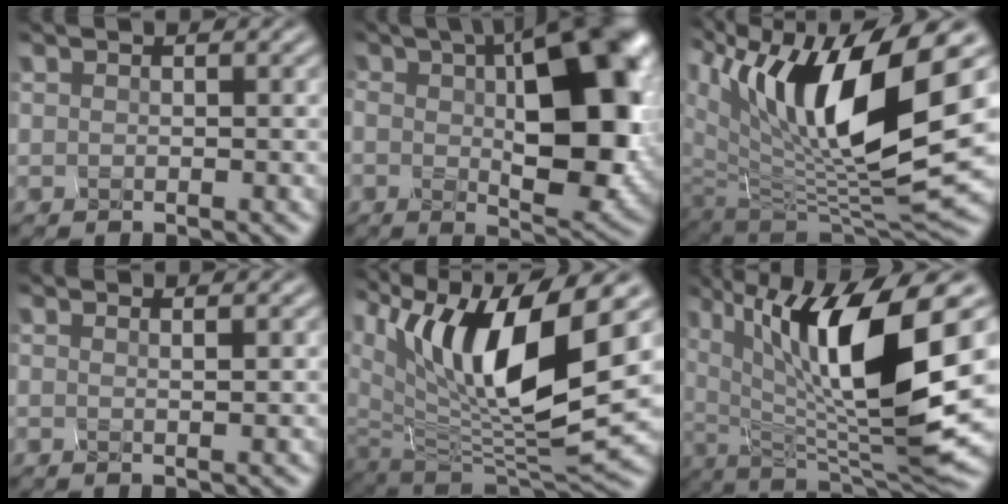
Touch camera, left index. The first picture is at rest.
{"total": 12.6, "force": [0.7, 5.1, 11.5], "torque": [-0.166, 0.001, 0.035]}
{"total": 12.7, "force": [4.6, 5.4, 10.5], "torque": [-0.210, -0.013, 0.104]}
{"total": 0.8, "force": [0.1, 0.2, 0.8], "torque": [-0.006, 0.006, -0.008]}
{"total": 11.3, "force": [3.9, 4.9, 9.4], "torque": [-0.186, -0.022, 0.096]}
{"total": 11.8, "force": [2.0, 2.9, 11.2], "torque": [-0.216, -0.013, 0.061]}